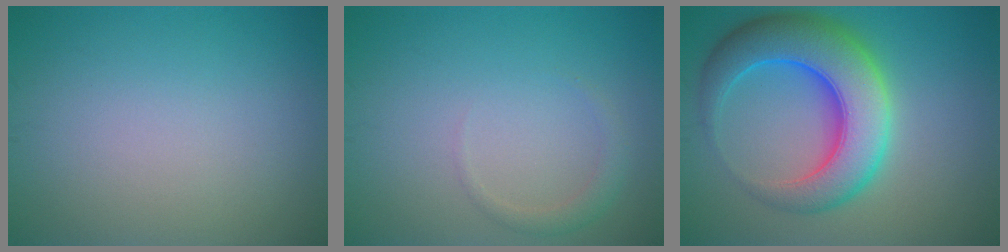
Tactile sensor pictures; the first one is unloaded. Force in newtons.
{"total": 1.3, "press": 1.3, "slide": 0.1}
{"total": 9.6, "press": 9.6, "slide": 0.3}